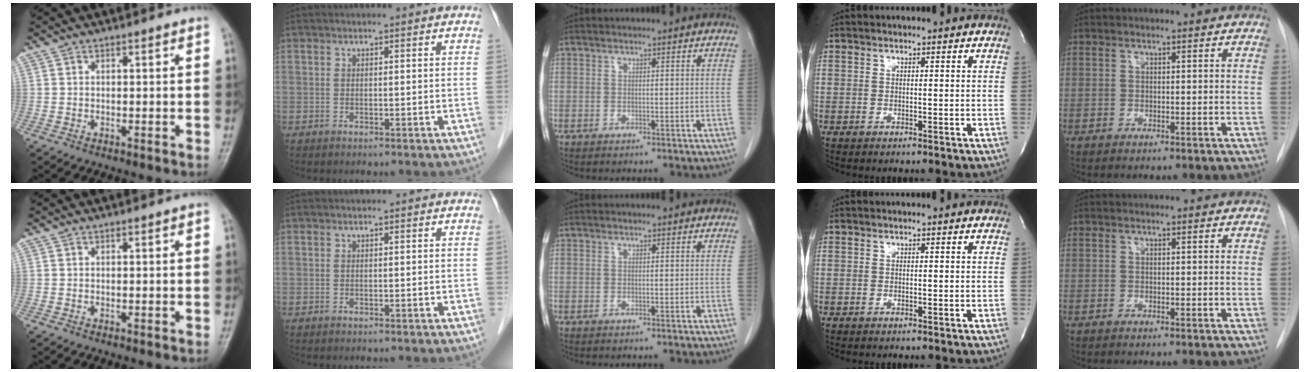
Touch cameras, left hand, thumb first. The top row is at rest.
{}